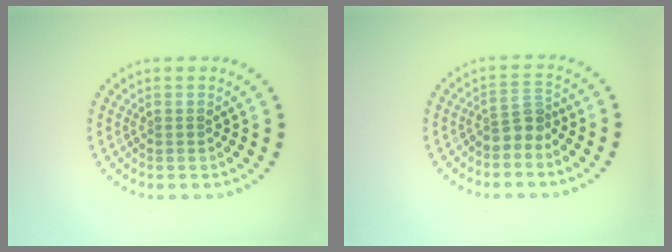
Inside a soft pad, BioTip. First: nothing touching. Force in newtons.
{"total": 2.4, "press": 1.8, "slide": 1.5}